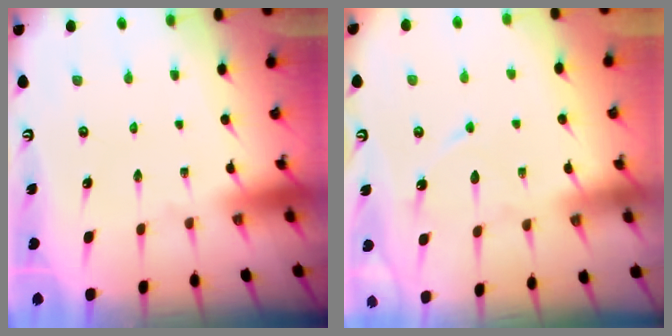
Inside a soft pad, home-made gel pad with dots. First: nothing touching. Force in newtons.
{"total": 6.7, "press": 6.7, "slide": 0.7}